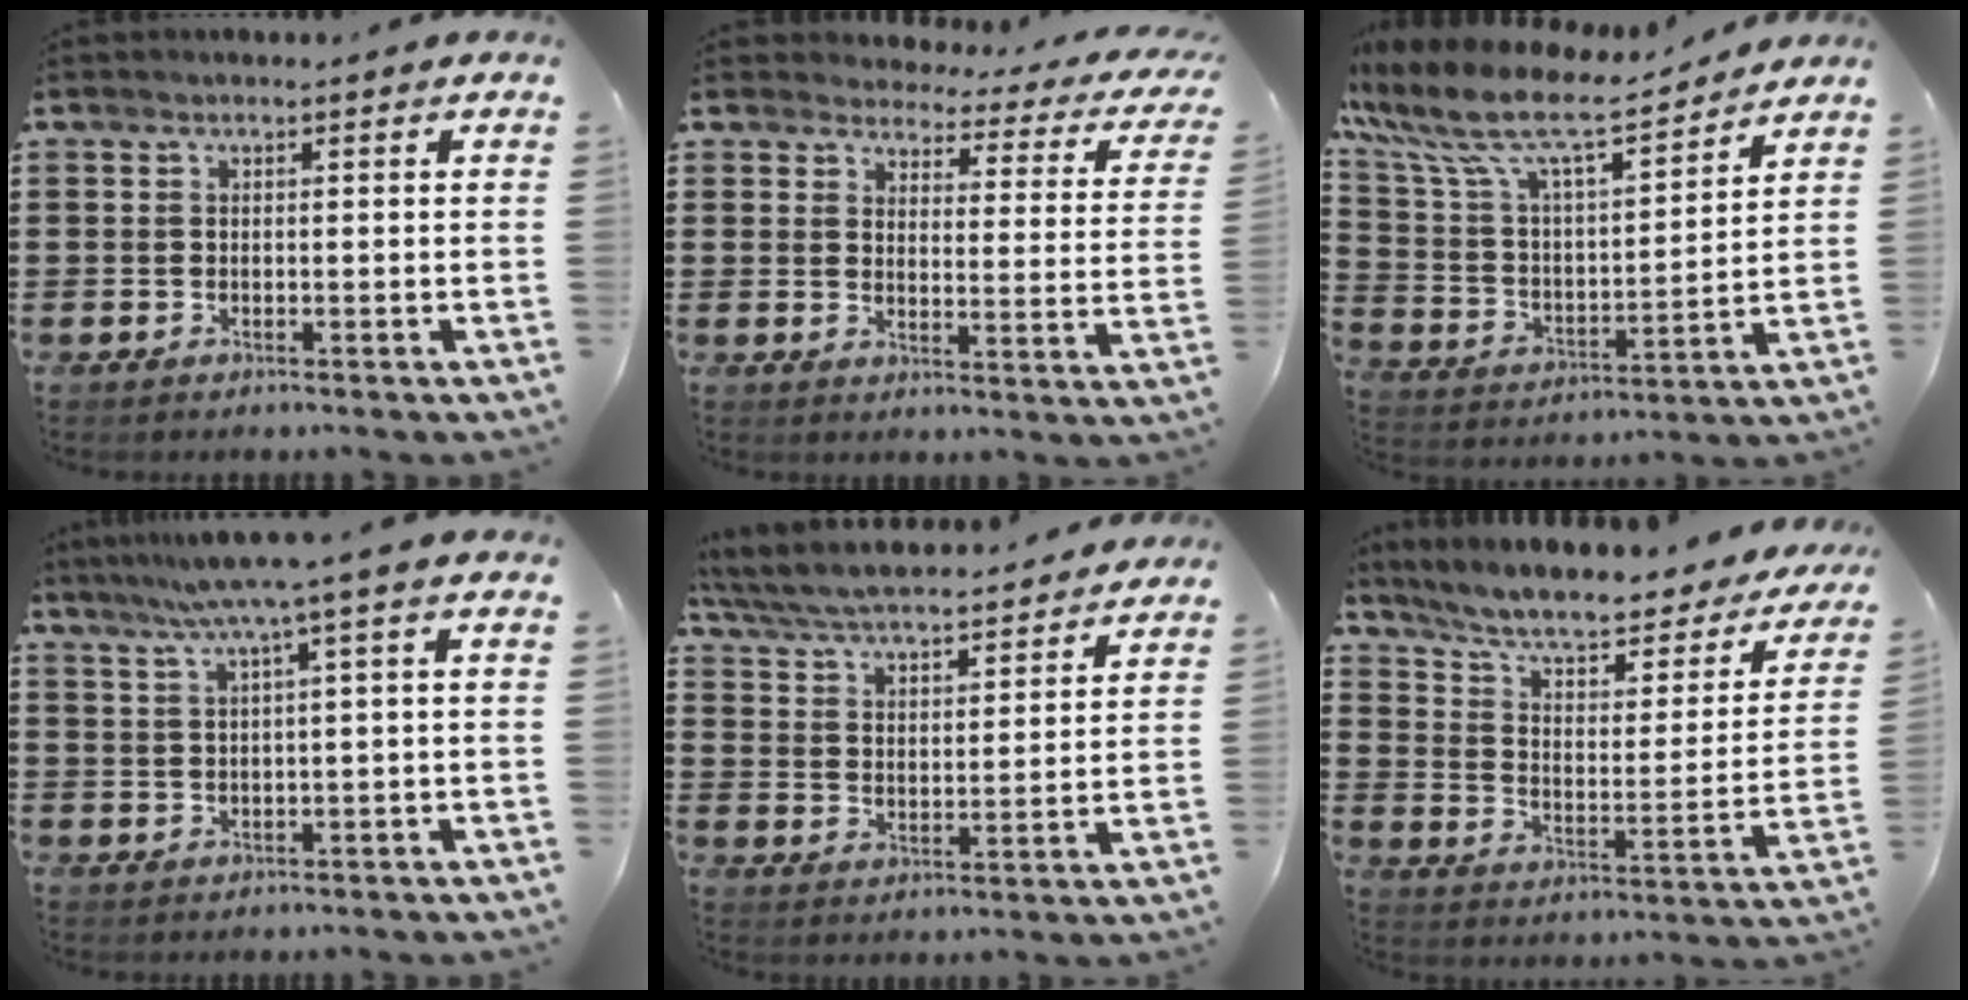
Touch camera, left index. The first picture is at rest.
{"total": 3.1, "force": [3.0, 0.7, 0.6], "torque": [-0.027, -0.027, 0.044]}
{"total": 10.7, "force": [8.3, 2.3, 6.3], "torque": [-0.153, -0.048, 0.141]}
{"total": 5.6, "force": [2.7, -0.9, 4.8], "torque": [-0.097, -0.013, 0.044]}
{"total": 5.8, "force": [5.6, 0.2, 1.7], "torque": [-0.058, -0.034, 0.094]}
{"total": 7.4, "force": [6.2, 1.2, 3.9], "torque": [-0.102, -0.042, 0.104]}